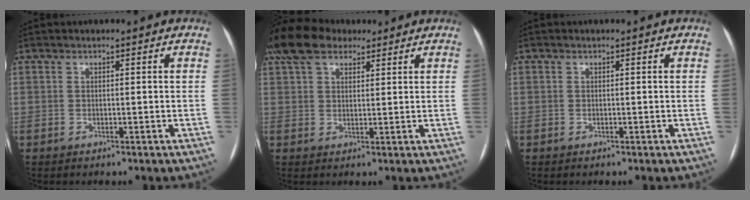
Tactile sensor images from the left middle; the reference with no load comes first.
{"total": 8.5, "force": [6.4, 4.2, 3.9], "torque": [-0.081, 0.039, 0.119]}
{"total": 0.0}